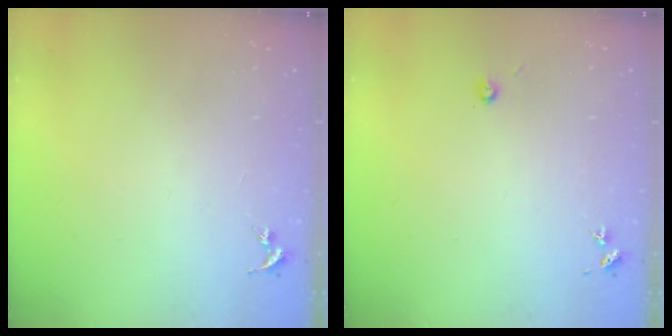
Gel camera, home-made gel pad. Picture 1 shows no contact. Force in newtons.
{"total": 2.7, "press": 2.7, "slide": 0.2}